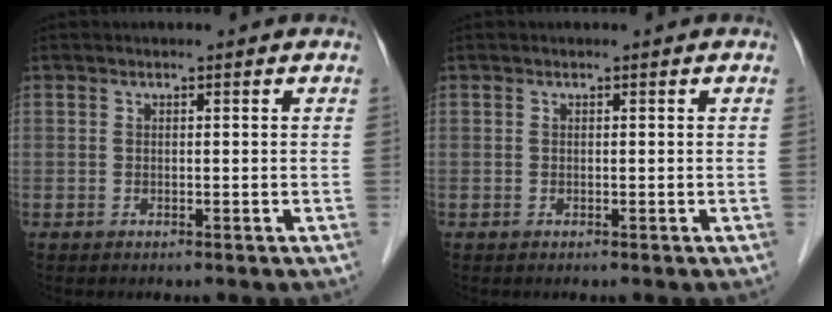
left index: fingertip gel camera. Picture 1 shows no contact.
{"total": 0.0}